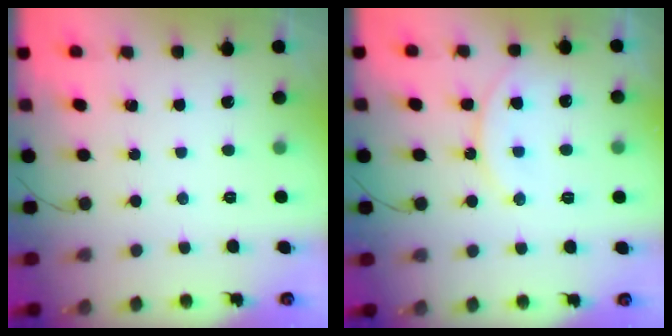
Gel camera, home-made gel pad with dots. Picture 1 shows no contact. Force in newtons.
{"total": 12.9, "press": 12.9, "slide": 1.0}